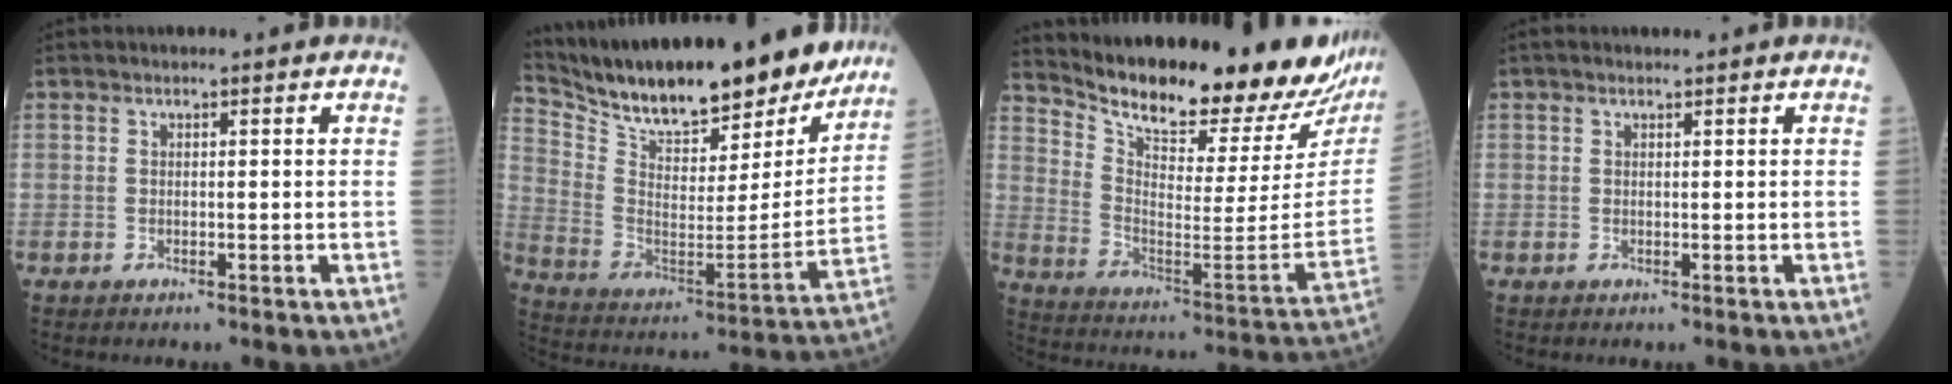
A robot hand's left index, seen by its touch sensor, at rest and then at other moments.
{"total": 26.6, "force": [23.1, 5.8, 12.0], "torque": [-0.215, -0.023, 0.346]}
{"total": 26.9, "force": [24.0, 5.0, 11.0], "torque": [-0.188, -0.084, 0.329]}
{"total": 1.0, "force": [0.7, 0.3, 0.6], "torque": [-0.013, 0.009, 0.010]}